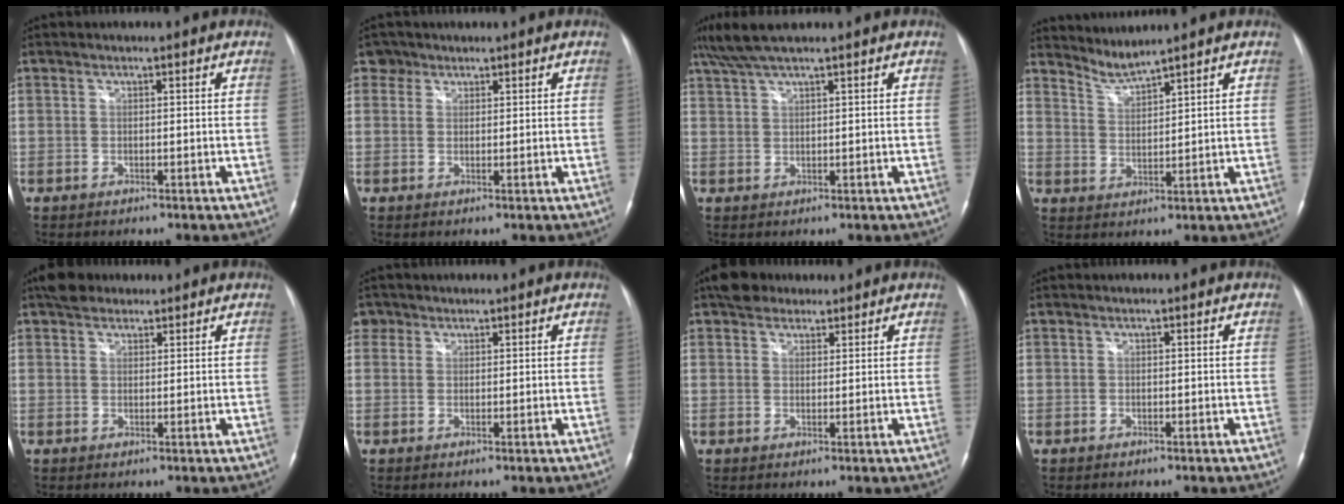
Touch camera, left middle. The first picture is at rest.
{"total": 2.1, "force": [1.4, 1.6, -0.2], "torque": [0.011, 0.007, 0.018]}
{"total": 5.6, "force": [4.5, 0.2, 3.3], "torque": [-0.074, 0.032, 0.090]}
{"total": 3.5, "force": [3.3, -1.1, 0.0], "torque": [-0.009, -0.011, 0.073]}
{"total": 3.9, "force": [3.0, 2.1, 1.1], "torque": [-0.024, 0.021, 0.053]}
{"total": 2.3, "force": [1.2, 1.9, 0.1], "torque": [0.005, 0.008, 0.019]}
{"total": 4.4, "force": [3.4, 2.5, 1.2], "torque": [-0.025, 0.021, 0.061]}
{"total": 0.0}